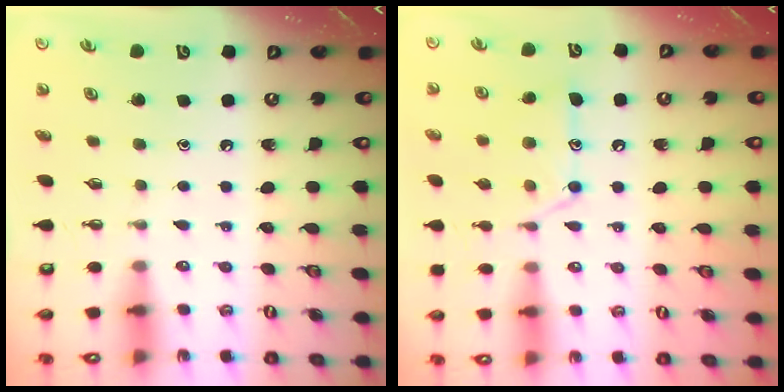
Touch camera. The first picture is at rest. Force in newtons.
{"total": 13.5, "press": 13.4, "slide": 1.1}